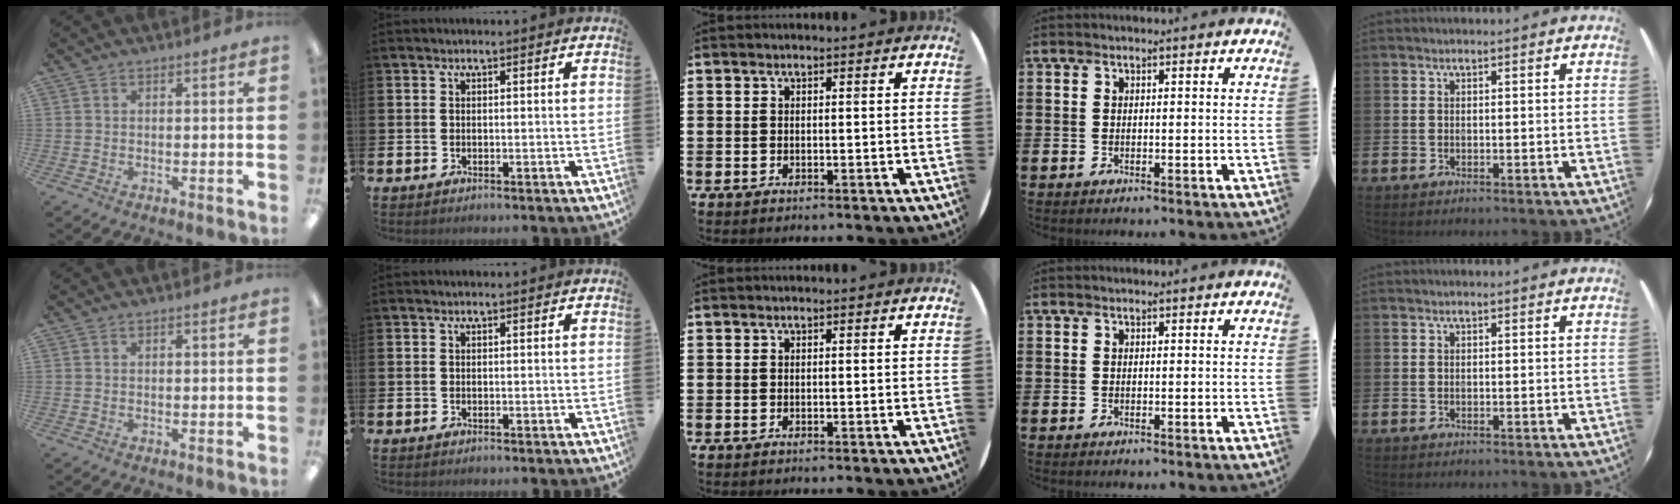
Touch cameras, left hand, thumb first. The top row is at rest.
{}